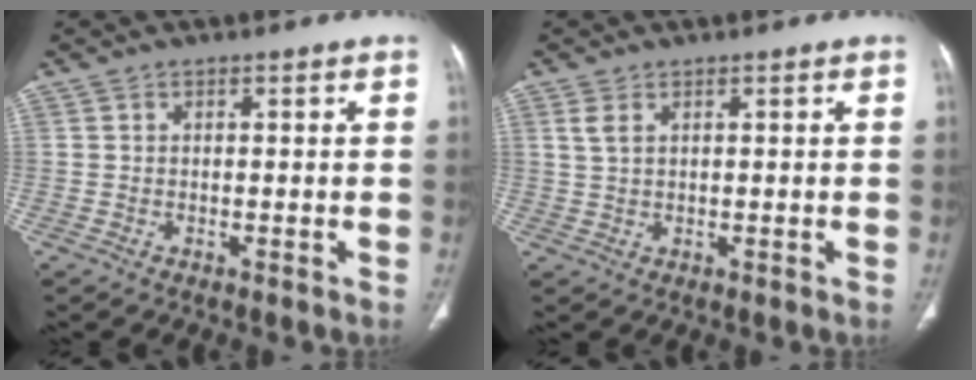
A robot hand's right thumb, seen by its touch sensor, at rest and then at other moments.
{"total": 2.5, "force": [1.2, 1.3, 1.8], "torque": [-0.042, 0.005, 0.032]}